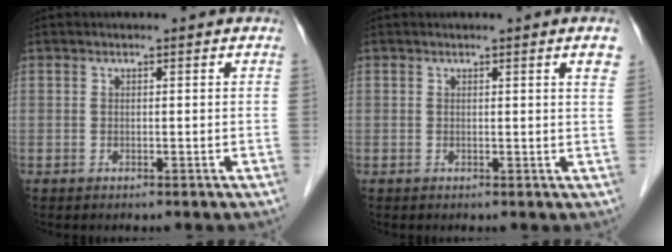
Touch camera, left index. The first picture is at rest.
{"total": 2.6, "force": [1.5, -0.1, 2.1], "torque": [-0.024, -0.003, 0.012]}